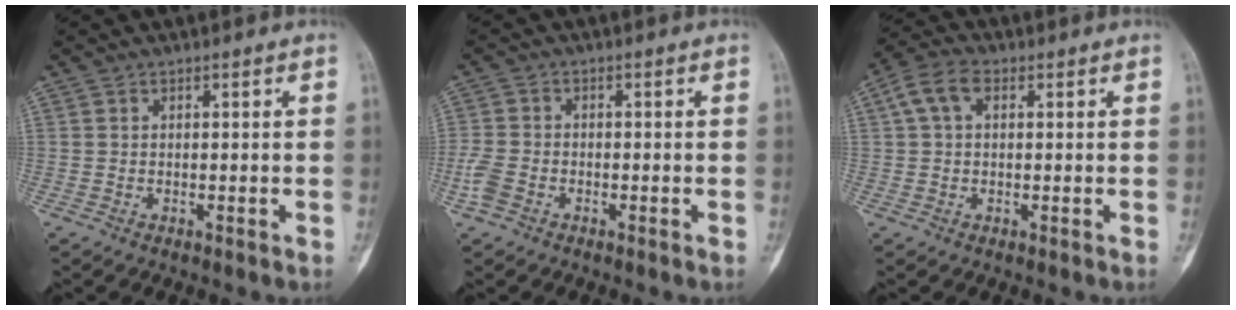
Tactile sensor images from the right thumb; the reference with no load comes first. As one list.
[{"total": 4.1, "force": [-2.0, 2.7, 2.3], "torque": [-0.056, 0.006, -0.044]}, {"total": 5.8, "force": [1.6, 3.8, 4.2], "torque": [-0.083, 0.021, 0.027]}]